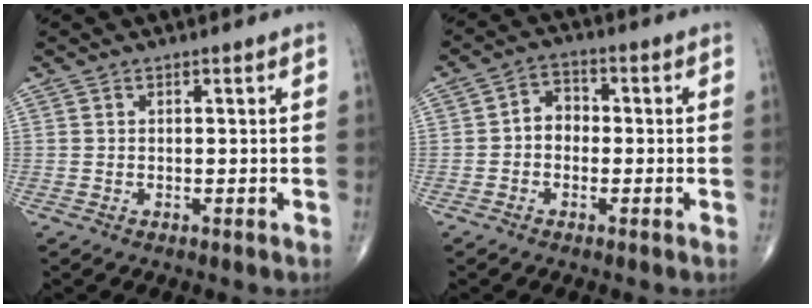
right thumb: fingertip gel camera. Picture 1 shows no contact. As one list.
[{"total": 4.4, "force": [-0.7, 3.5, 2.5], "torque": [-0.018, 0.019, -0.024]}]